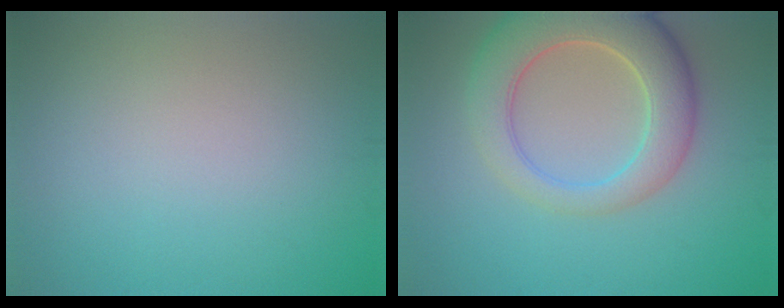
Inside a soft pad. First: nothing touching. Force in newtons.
{"total": 7.8, "press": 7.8, "slide": 1.0}